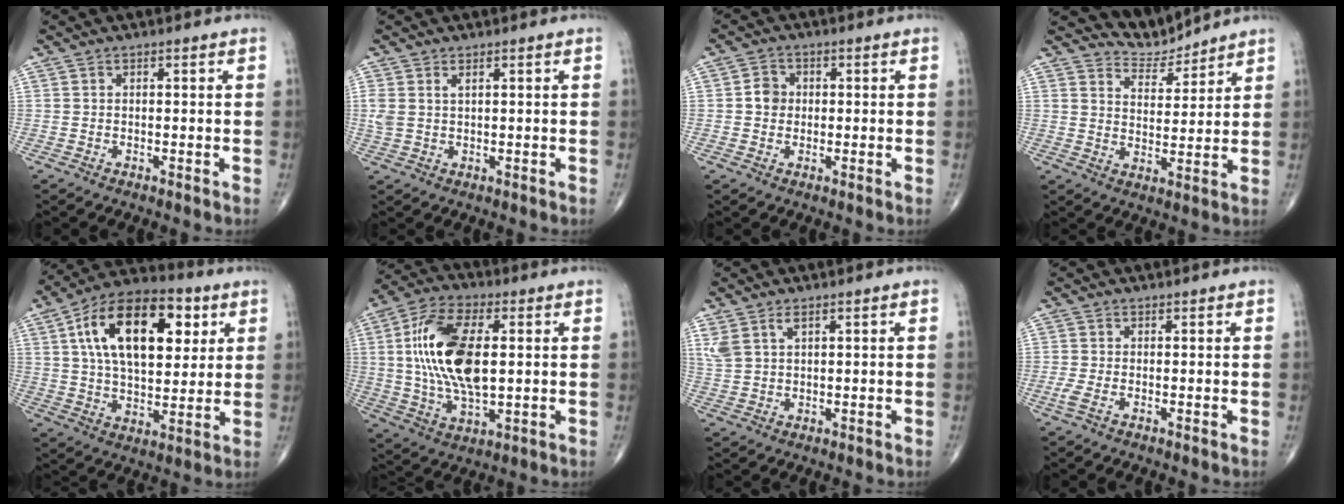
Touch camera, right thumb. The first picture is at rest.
{"total": 3.0, "force": [1.2, 1.6, 2.3], "torque": [-0.062, 0.007, 0.031]}
{"total": 3.4, "force": [0.1, 3.0, 1.5], "torque": [-0.011, 0.007, -0.005]}
{"total": 5.4, "force": [5.2, 0.7, -1.0], "torque": [0.034, -0.048, 0.101]}
{"total": 21.8, "force": [6.8, 11.7, 17.1], "torque": [-0.254, -0.004, 0.107]}
{"total": 17.9, "force": [2.2, 8.6, 15.5], "torque": [-0.303, -0.001, 0.040]}
{"total": 3.9, "force": [2.3, 1.7, 2.7], "torque": [-0.063, 0.001, 0.056]}
{"total": 1.5, "force": [-0.1, 0.3, 1.4], "torque": [-0.043, 0.009, -0.002]}